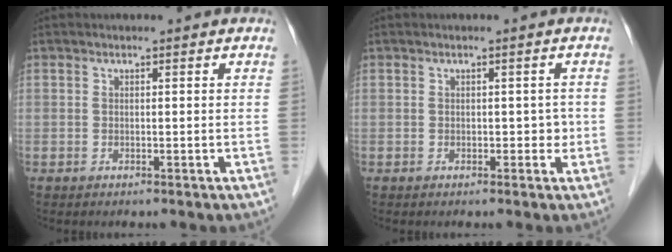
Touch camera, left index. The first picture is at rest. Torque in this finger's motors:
{"motor_torque": [-0.30, -0.05, 0.02, -0.01]}